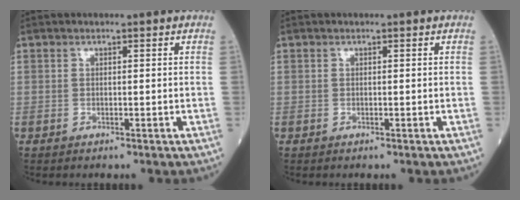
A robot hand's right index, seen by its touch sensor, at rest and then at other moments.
{"total": 0.0}